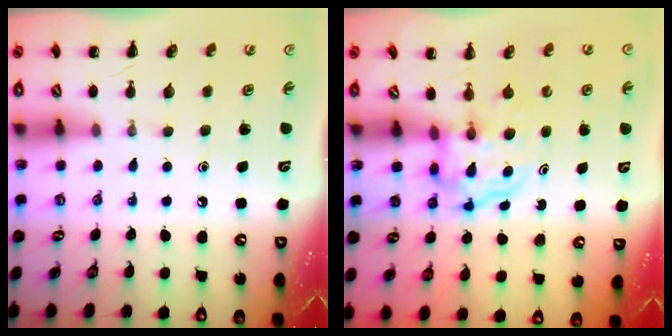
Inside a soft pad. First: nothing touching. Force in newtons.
{"total": 3.7, "press": 3.7, "slide": 0.2}